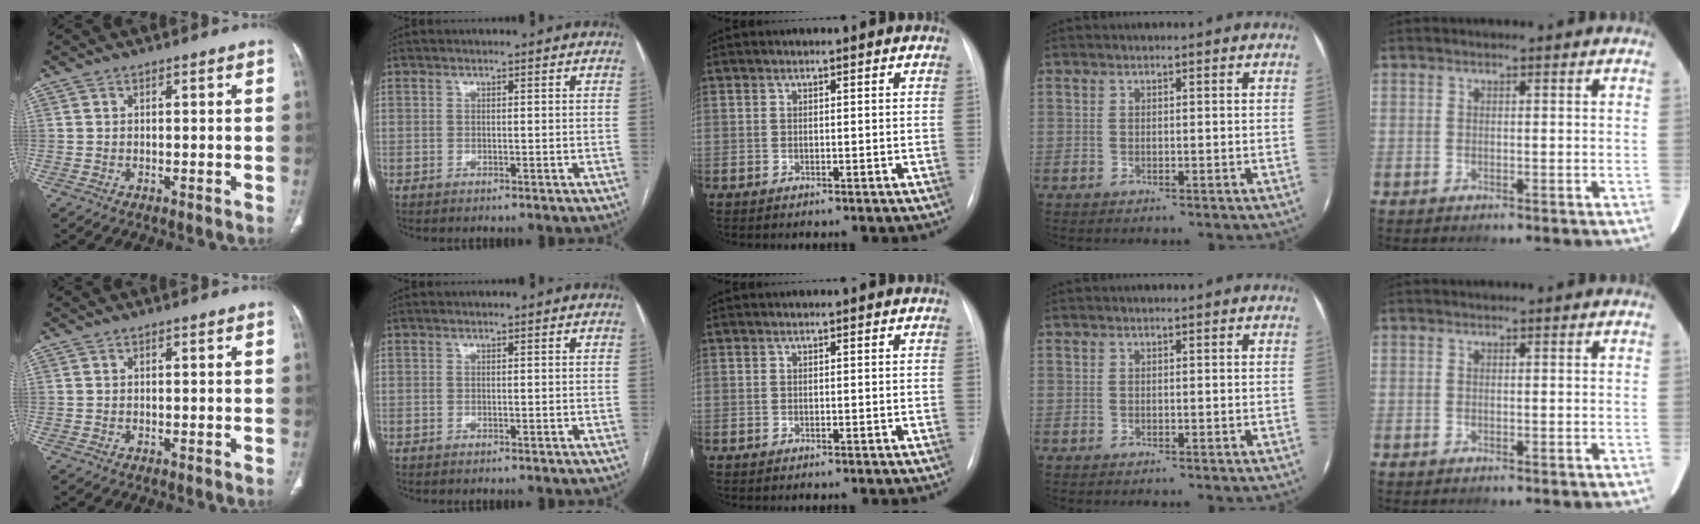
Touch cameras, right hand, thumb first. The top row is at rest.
{}